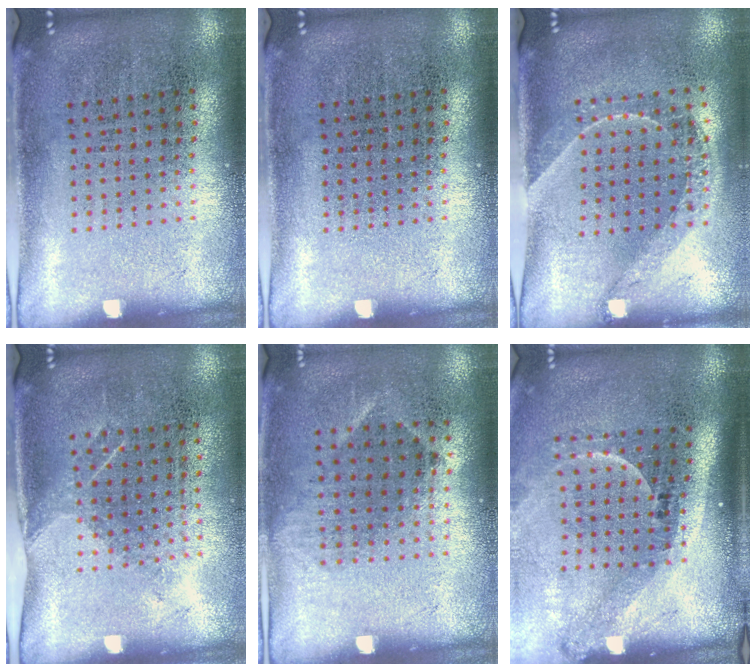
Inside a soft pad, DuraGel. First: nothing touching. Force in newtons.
{"total": 0.0}
{"total": 1.6, "press": 1.3, "slide": 0.9}
{"total": 1.1, "press": 0.9, "slide": 0.7}
{"total": 1.1, "press": 0.9, "slide": 0.7}
{"total": 2.3, "press": 1.5, "slide": 1.7}